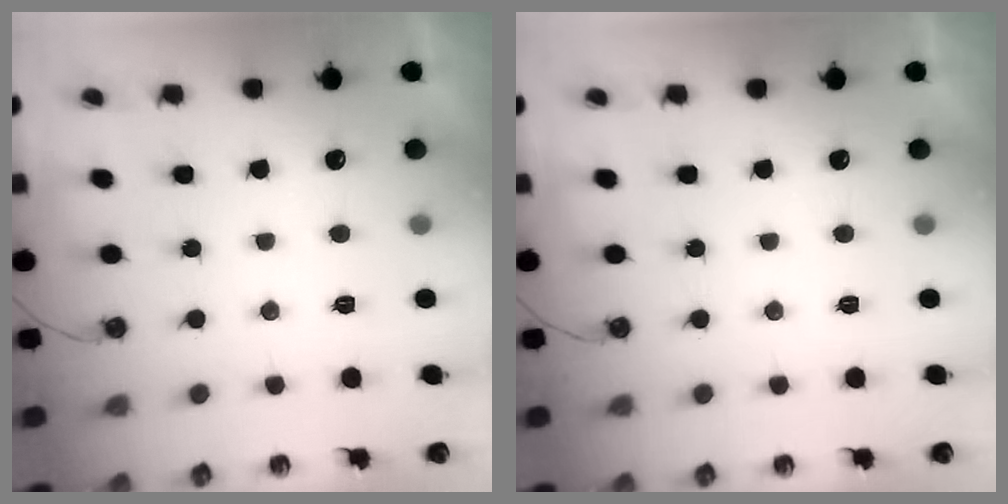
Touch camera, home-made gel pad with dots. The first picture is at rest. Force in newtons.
{"total": 0.0}